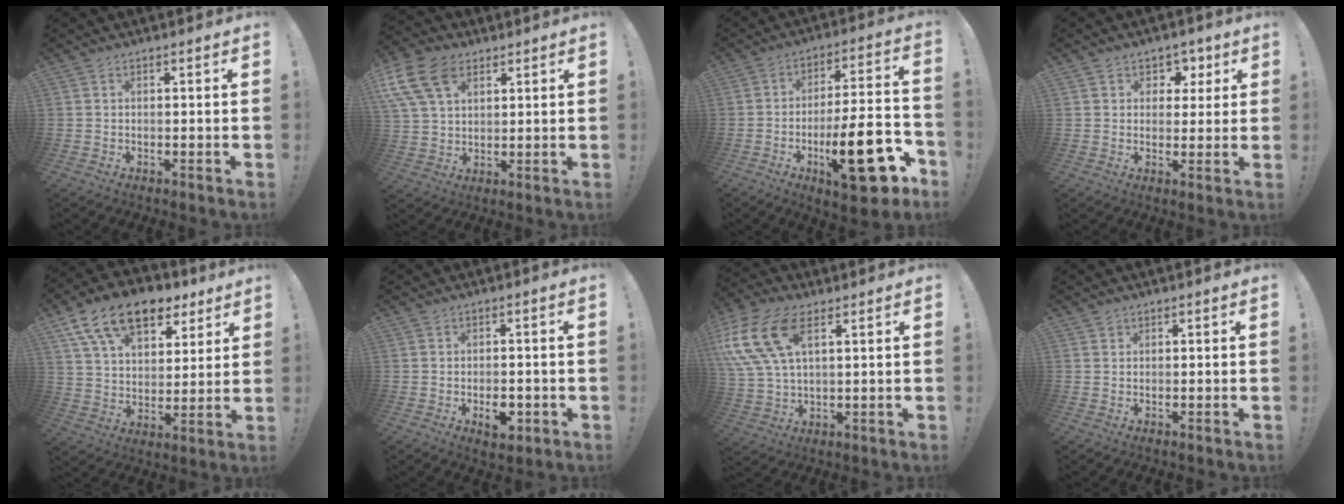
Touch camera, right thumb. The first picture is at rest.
{"total": 14.7, "force": [6.7, 9.5, 8.9], "torque": [-0.183, -0.023, 0.129]}
{"total": 23.2, "force": [-9.4, 7.3, 20.0], "torque": [-0.299, 0.052, -0.141]}
{"total": 5.5, "force": [2.0, 5.0, 0.9], "torque": [-0.005, -0.010, 0.038]}
{"total": 17.4, "force": [10.2, 10.1, 9.8], "torque": [-0.170, -0.051, 0.186]}
{"total": 5.4, "force": [-1.9, 2.9, 4.1], "torque": [-0.057, 0.009, -0.029]}
{"total": 17.9, "force": [7.0, 10.1, 12.9], "torque": [-0.277, -0.020, 0.125]}
{"total": 0.9, "force": [0.7, 0.5, 0.0], "torque": [0.007, -0.003, 0.012]}